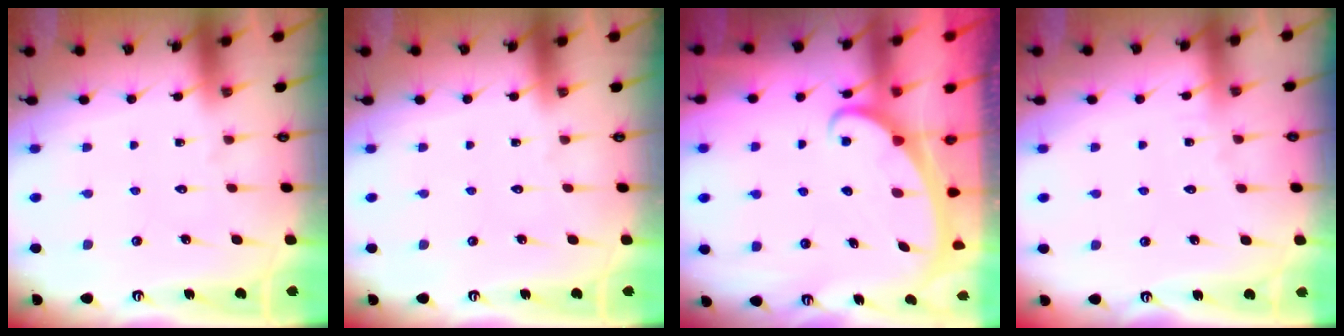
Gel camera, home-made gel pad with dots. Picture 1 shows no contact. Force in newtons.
{"total": 0.0}
{"total": 2.4, "press": 2.4, "slide": 0.3}
{"total": 3.3, "press": 3.3, "slide": 0.5}